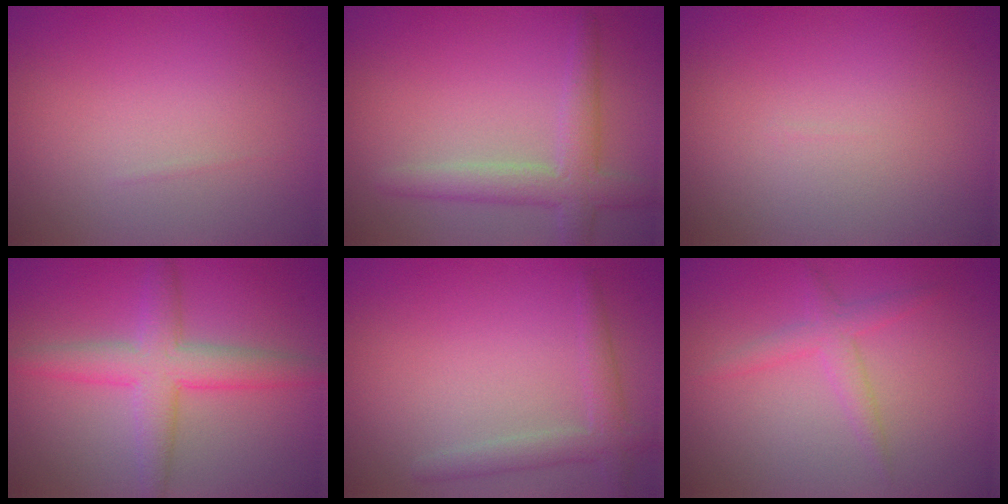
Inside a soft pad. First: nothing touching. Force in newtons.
{"total": 3.6, "press": 3.6, "slide": 0.2}
{"total": 0.0}
{"total": 4.8, "press": 4.8, "slide": 0.1}
{"total": 2.4, "press": 2.4, "slide": 0.2}
{"total": 1.3, "press": 1.3, "slide": 0.1}